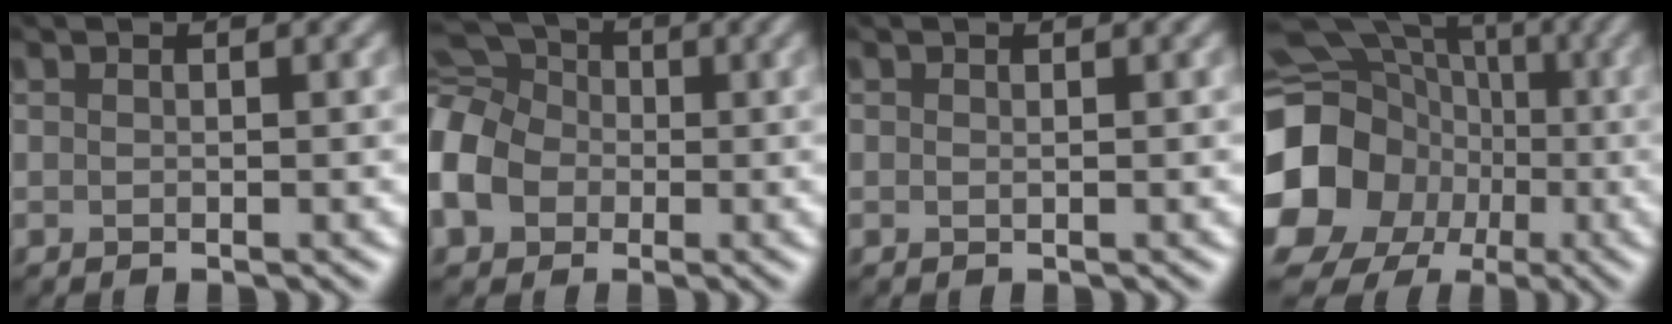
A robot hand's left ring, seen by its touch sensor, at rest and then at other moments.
{"total": 10.1, "force": [-1.3, 7.9, 6.2], "torque": [-0.143, 0.014, -0.045]}
{"total": 0.0}
{"total": 20.9, "force": [-4.6, 18.9, 7.6], "torque": [-0.169, -0.023, -0.128]}